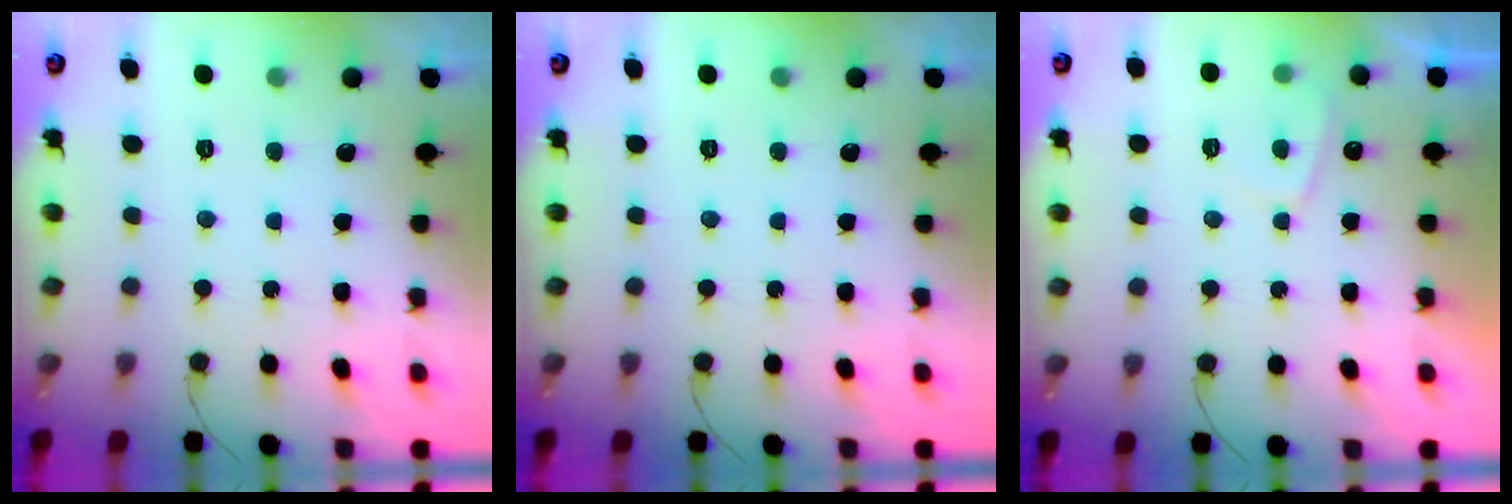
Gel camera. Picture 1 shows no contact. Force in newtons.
{"total": 0.0}
{"total": 3.3, "press": 3.2, "slide": 0.9}